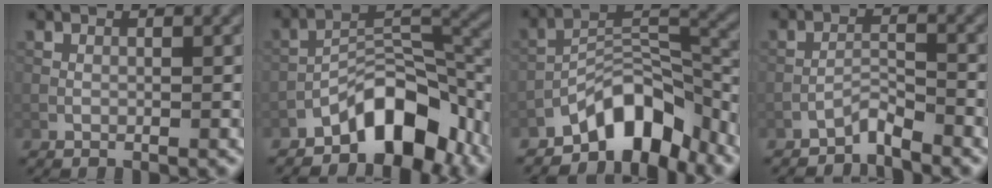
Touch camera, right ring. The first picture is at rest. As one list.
[{"total": 7.8, "force": [-4.9, 3.3, 5.0], "torque": [-0.060, 0.012, -0.087]}, {"total": 7.2, "force": [-5.4, 2.9, 3.7], "torque": [-0.037, 0.009, -0.101]}, {"total": 2.0, "force": [-1.9, 0.1, 0.7], "torque": [-0.009, 0.011, -0.039]}]